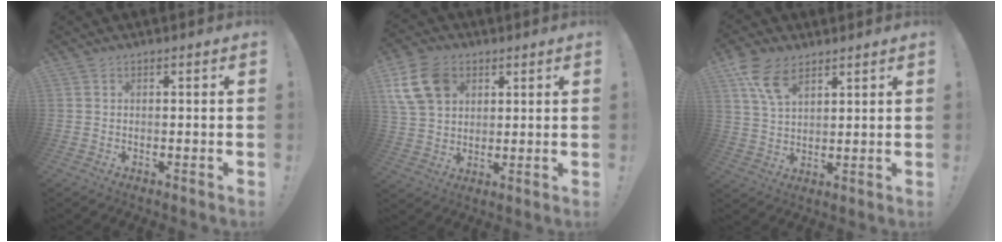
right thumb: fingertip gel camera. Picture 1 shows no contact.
{"total": 13.5, "force": [5.9, 9.8, 7.2], "torque": [-0.134, -0.023, 0.120]}
{"total": 10.1, "force": [6.1, 5.4, 6.0], "torque": [-0.108, -0.018, 0.120]}